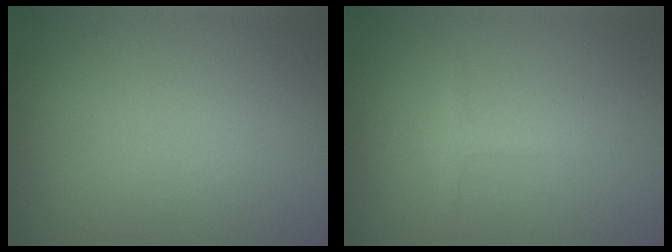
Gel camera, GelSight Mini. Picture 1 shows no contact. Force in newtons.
{"total": 1.2, "press": 1.2, "slide": 0.1}